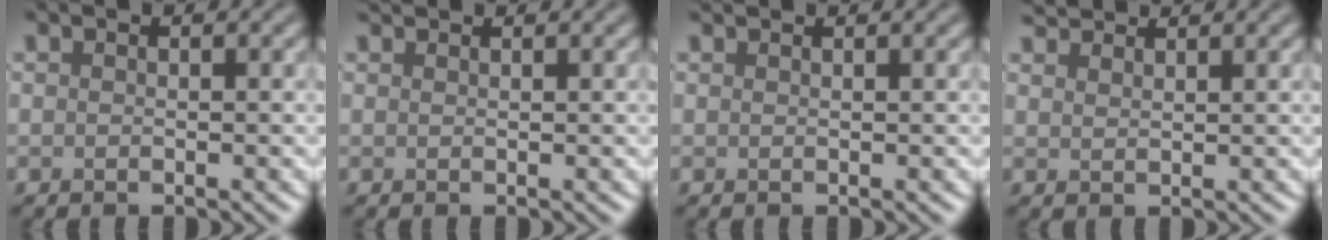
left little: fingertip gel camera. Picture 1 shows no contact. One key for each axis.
{"total": 1.2, "fx": 1.2, "fy": 0.1, "fz": 0.3, "tx": -0.009, "ty": -0.001, "tz": 0.015}
{"total": 1.1, "fx": 1.1, "fy": 0.2, "fz": 0.4, "tx": -0.005, "ty": -0.003, "tz": 0.008}
{"total": 2.6, "fx": 2.5, "fy": 0.4, "fz": 0.6, "tx": -0.014, "ty": 0.006, "tz": 0.045}